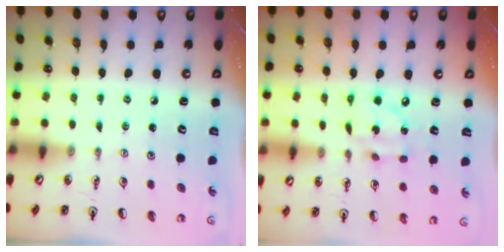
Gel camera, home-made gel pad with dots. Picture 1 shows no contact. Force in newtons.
{"total": 9.6, "press": 9.6, "slide": 0.5}